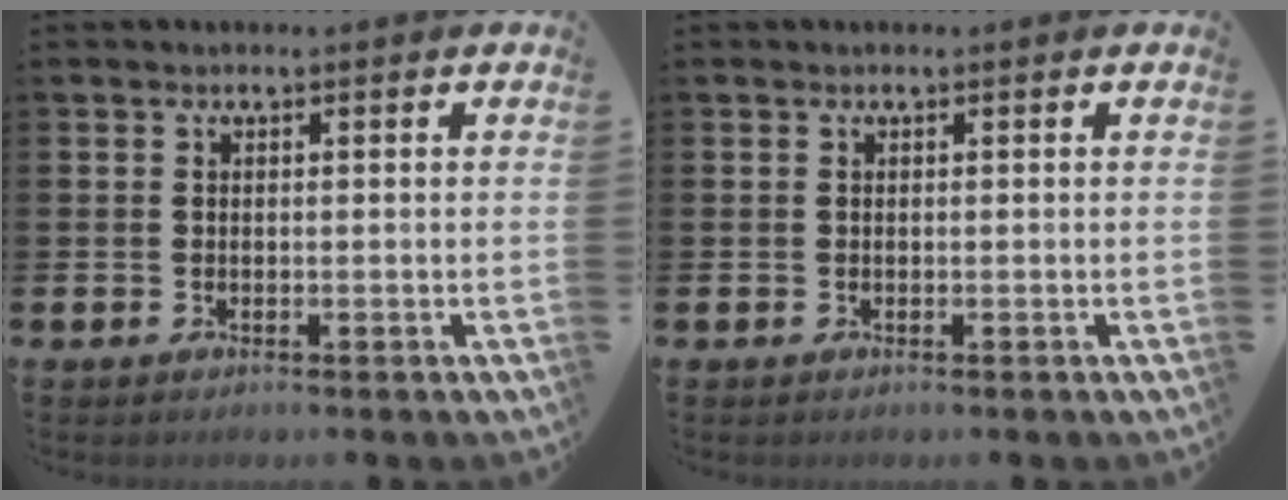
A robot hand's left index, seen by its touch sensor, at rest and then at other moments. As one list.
[{"total": 0.0}]